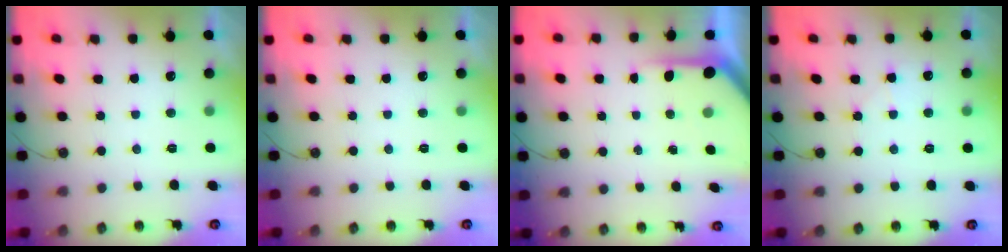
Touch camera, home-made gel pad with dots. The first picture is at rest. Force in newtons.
{"total": 0.0}
{"total": 5.2, "press": 5.2, "slide": 0.5}
{"total": 4.1, "press": 4.1, "slide": 0.7}